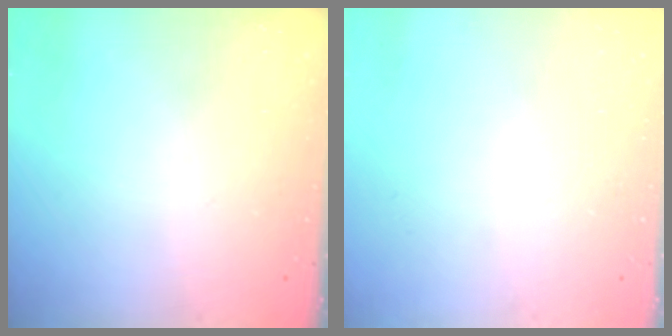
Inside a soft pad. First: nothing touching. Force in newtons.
{"total": 0.0}